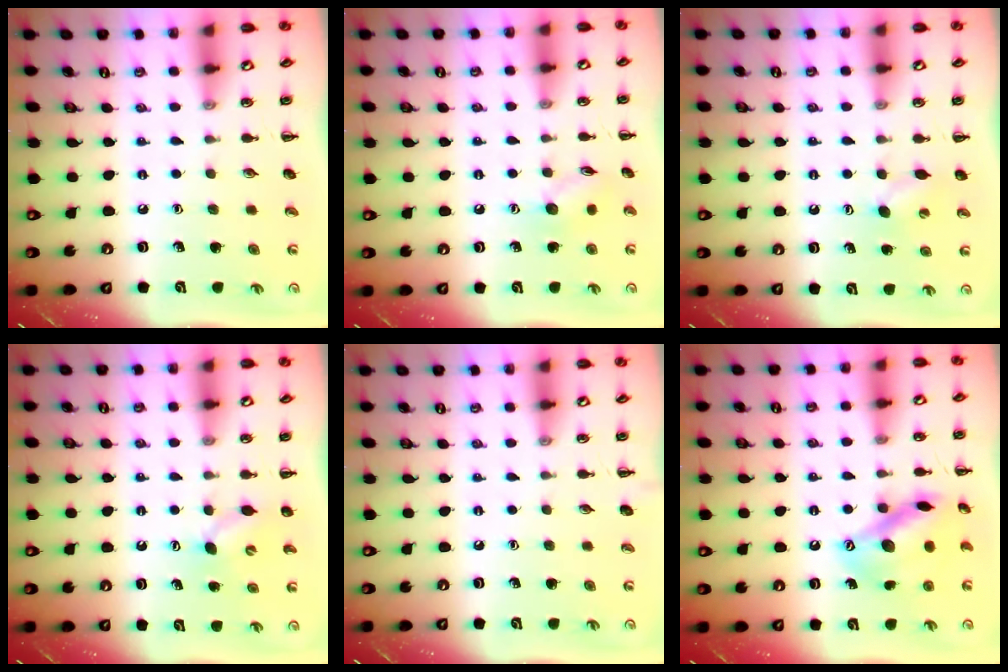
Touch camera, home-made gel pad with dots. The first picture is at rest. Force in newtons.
{"total": 7.3, "press": 7.3, "slide": 0.9}
{"total": 4.9, "press": 4.8, "slide": 0.9}
{"total": 4.3, "press": 4.1, "slide": 1.0}
{"total": 0.0}
{"total": 14.3, "press": 14.3, "slide": 1.0}